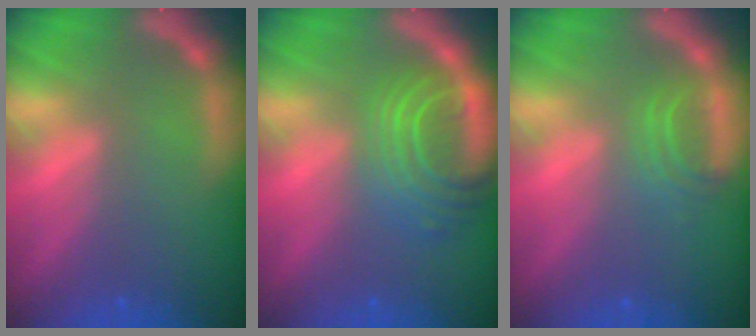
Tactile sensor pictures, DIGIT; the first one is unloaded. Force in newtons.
{"total": 8.1}
{"total": 2.5}